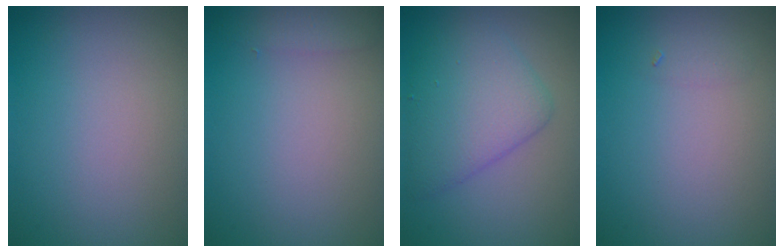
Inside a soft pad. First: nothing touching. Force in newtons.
{"total": 1.3, "press": 1.3, "slide": 0.1}
{"total": 5.1, "press": 5.1, "slide": 0.1}
{"total": 0.6, "press": 0.6, "slide": 0.0}